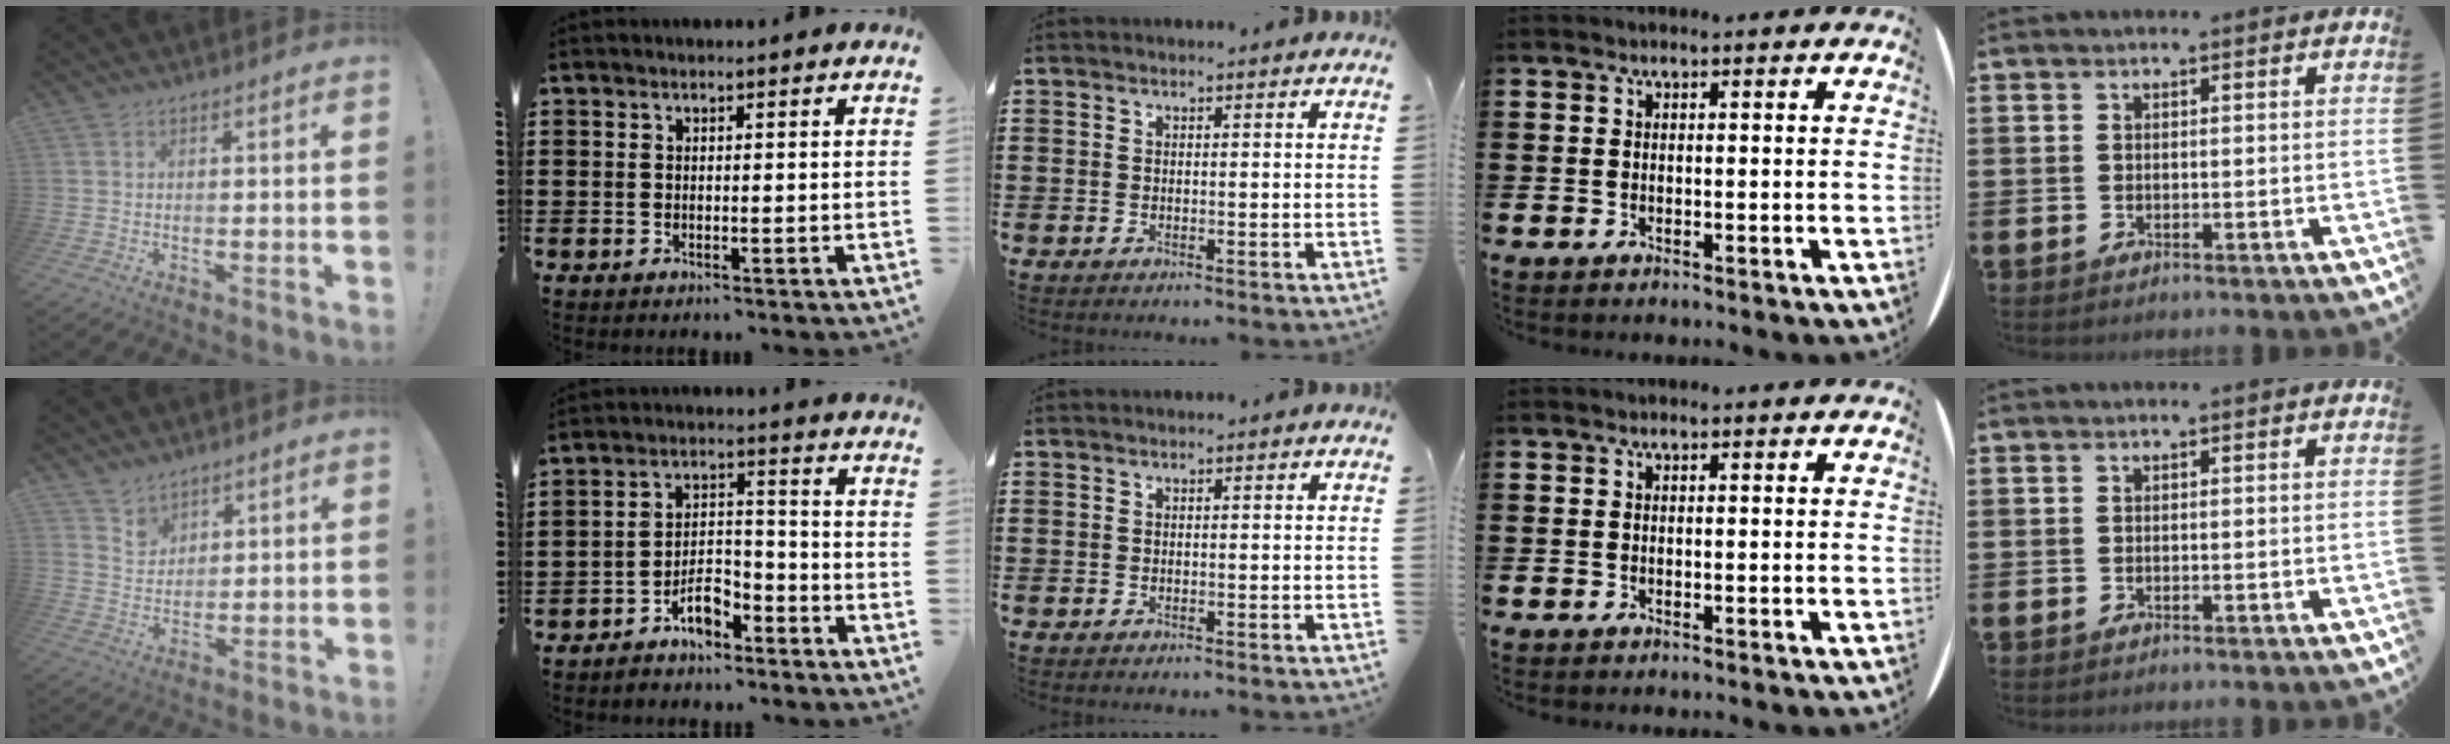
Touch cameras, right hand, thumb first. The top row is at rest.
{"thumb": {"total": 4.7, "force": [4.0, 2.5, 0.2], "torque": [-0.003, -0.034, 0.076]}, "index": {"total": 5.6, "force": [-4.2, 2.5, 2.8], "torque": [-0.052, 0.017, -0.080]}}